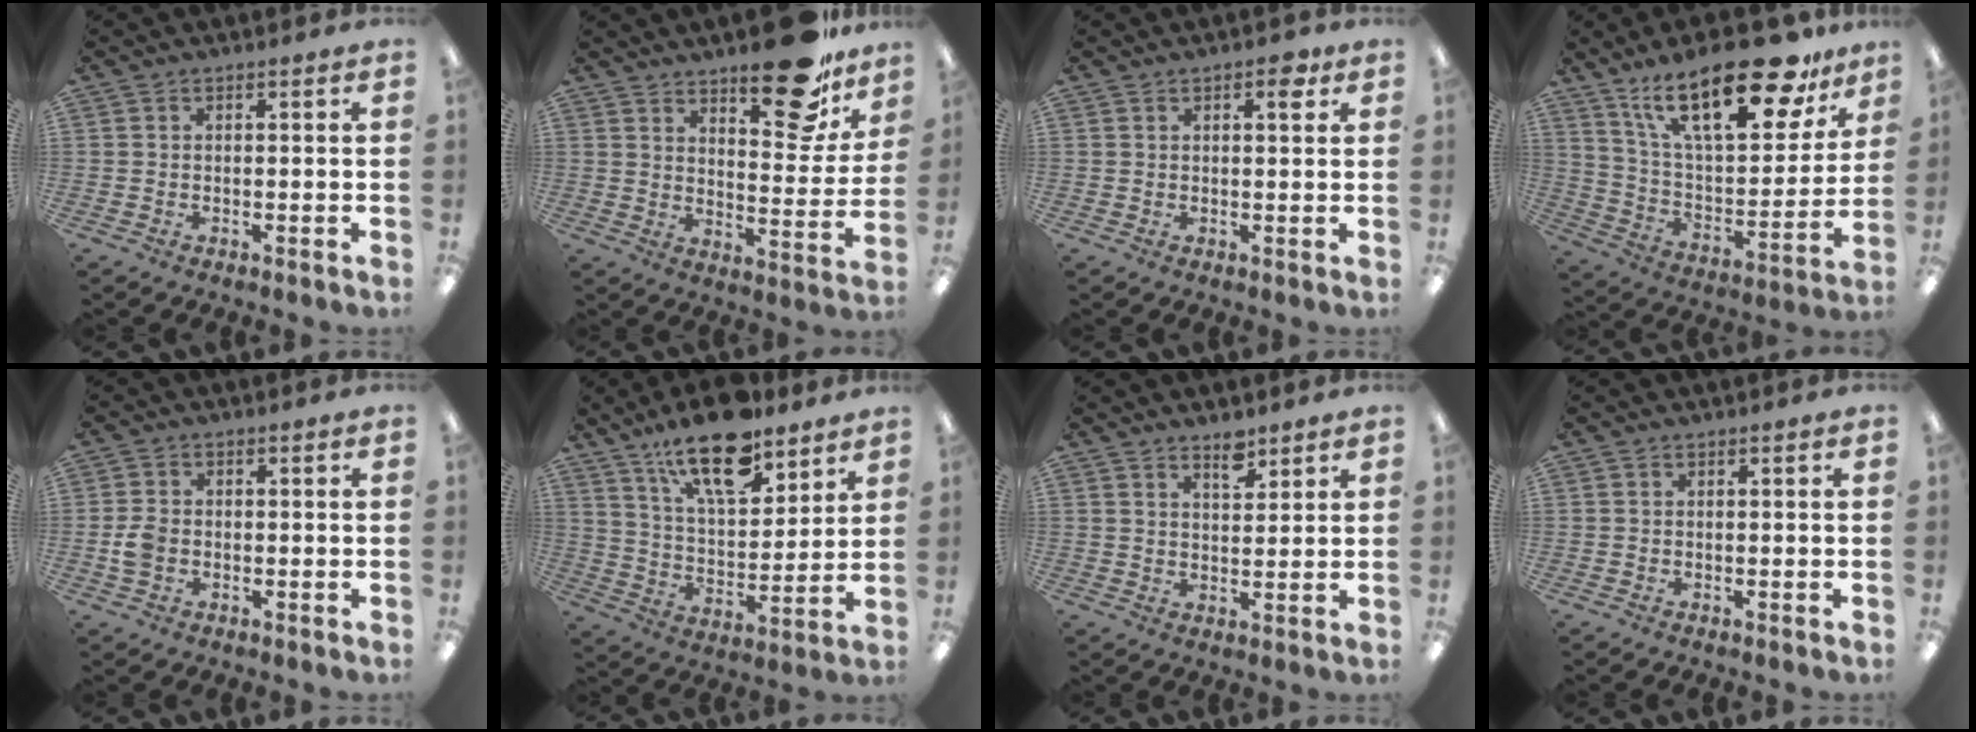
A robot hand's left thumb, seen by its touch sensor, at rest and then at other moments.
{"total": 18.3, "force": [13.5, 6.5, 10.5], "torque": [-0.130, -0.090, 0.218]}
{"total": 3.3, "force": [1.9, 1.2, 2.4], "torque": [-0.027, -0.006, 0.027]}
{"total": 27.1, "force": [18.0, 9.7, 17.8], "torque": [-0.289, -0.104, 0.305]}
{"total": 4.0, "force": [-0.8, 3.0, 2.6], "torque": [-0.052, 0.005, -0.014]}
{"total": 18.1, "force": [13.2, 7.0, 10.3], "torque": [-0.166, -0.071, 0.223]}
{"total": 5.1, "force": [4.0, 2.0, 2.5], "torque": [-0.025, -0.026, 0.067]}
{"total": 0.0}